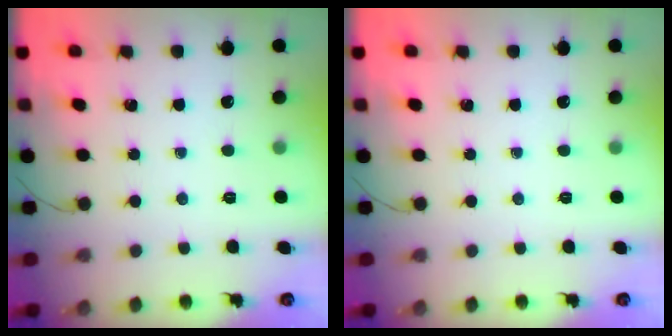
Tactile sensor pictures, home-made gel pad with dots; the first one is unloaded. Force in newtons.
{"total": 0.0}